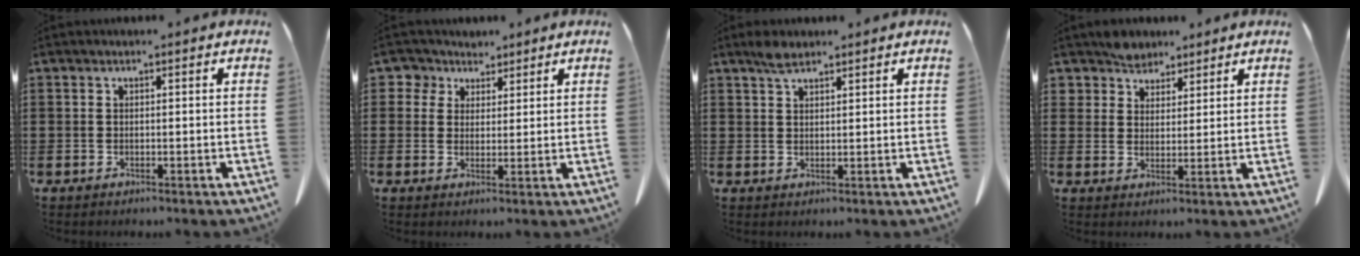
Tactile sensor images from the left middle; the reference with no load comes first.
{"total": 4.2, "force": [2.7, 3.1, 0.6], "torque": [-0.035, 0.005, 0.048]}
{"total": 2.7, "force": [2.0, 0.9, 1.6], "torque": [-0.037, 0.003, 0.037]}
{"total": 4.2, "force": [3.8, 1.9, 0.0], "torque": [-0.017, -0.004, 0.074]}